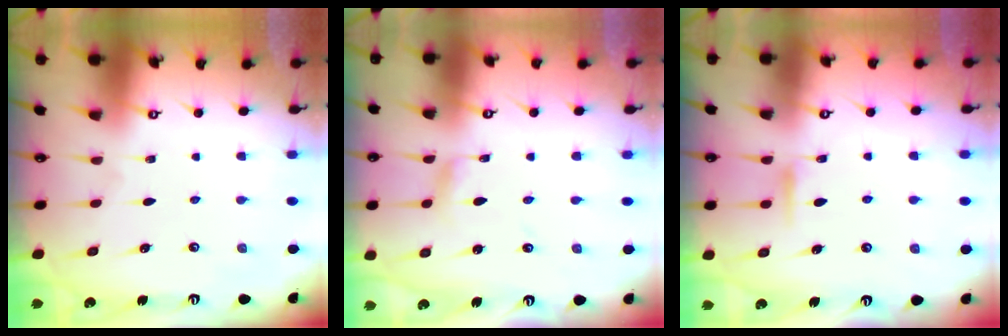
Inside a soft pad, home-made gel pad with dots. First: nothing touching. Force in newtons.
{"total": 2.8, "press": 2.8, "slide": 0.1}
{"total": 7.1, "press": 7.0, "slide": 0.7}